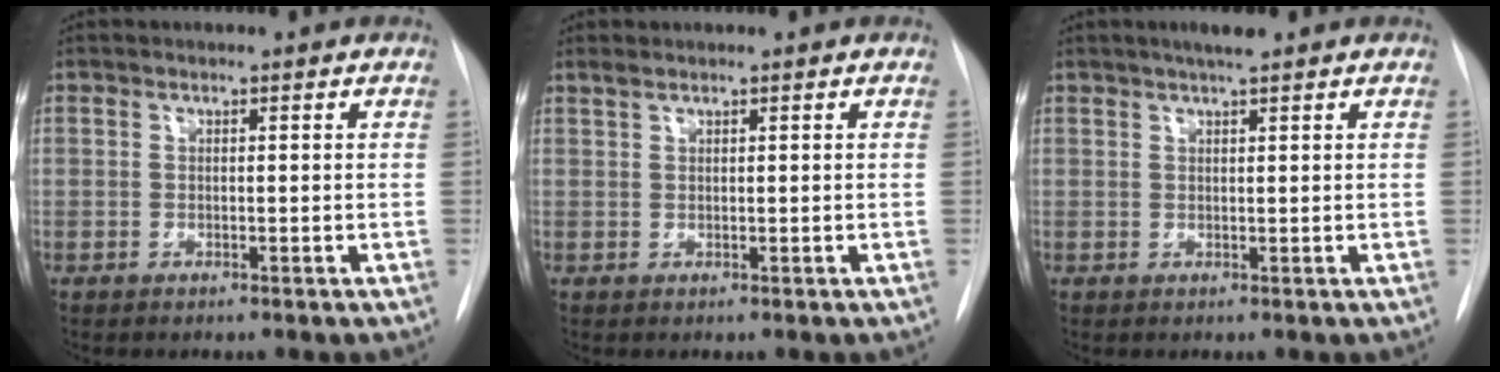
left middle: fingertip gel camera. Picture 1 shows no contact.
{"total": 0.8, "force": [0.7, 0.1, 0.3], "torque": [-0.009, 0.003, 0.016]}
{"total": 2.6, "force": [2.0, 0.1, 1.7], "torque": [-0.033, 0.005, 0.033]}